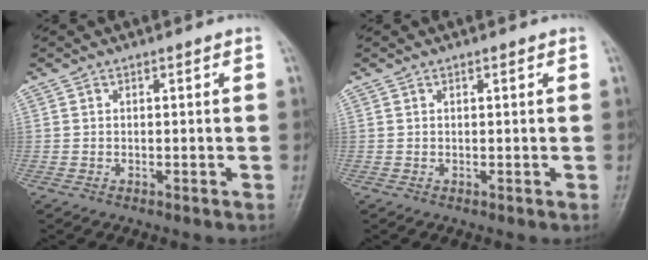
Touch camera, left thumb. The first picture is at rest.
{"total": 0.5, "force": [0.3, 0.1, 0.4], "torque": [-0.007, -0.001, 0.004]}